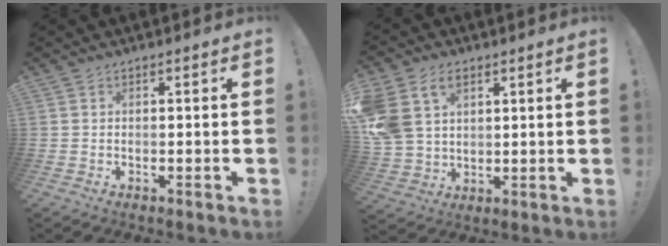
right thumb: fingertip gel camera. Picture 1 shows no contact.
{"total": 12.9, "force": [5.9, 9.2, 6.8], "torque": [-0.143, -0.020, 0.118]}